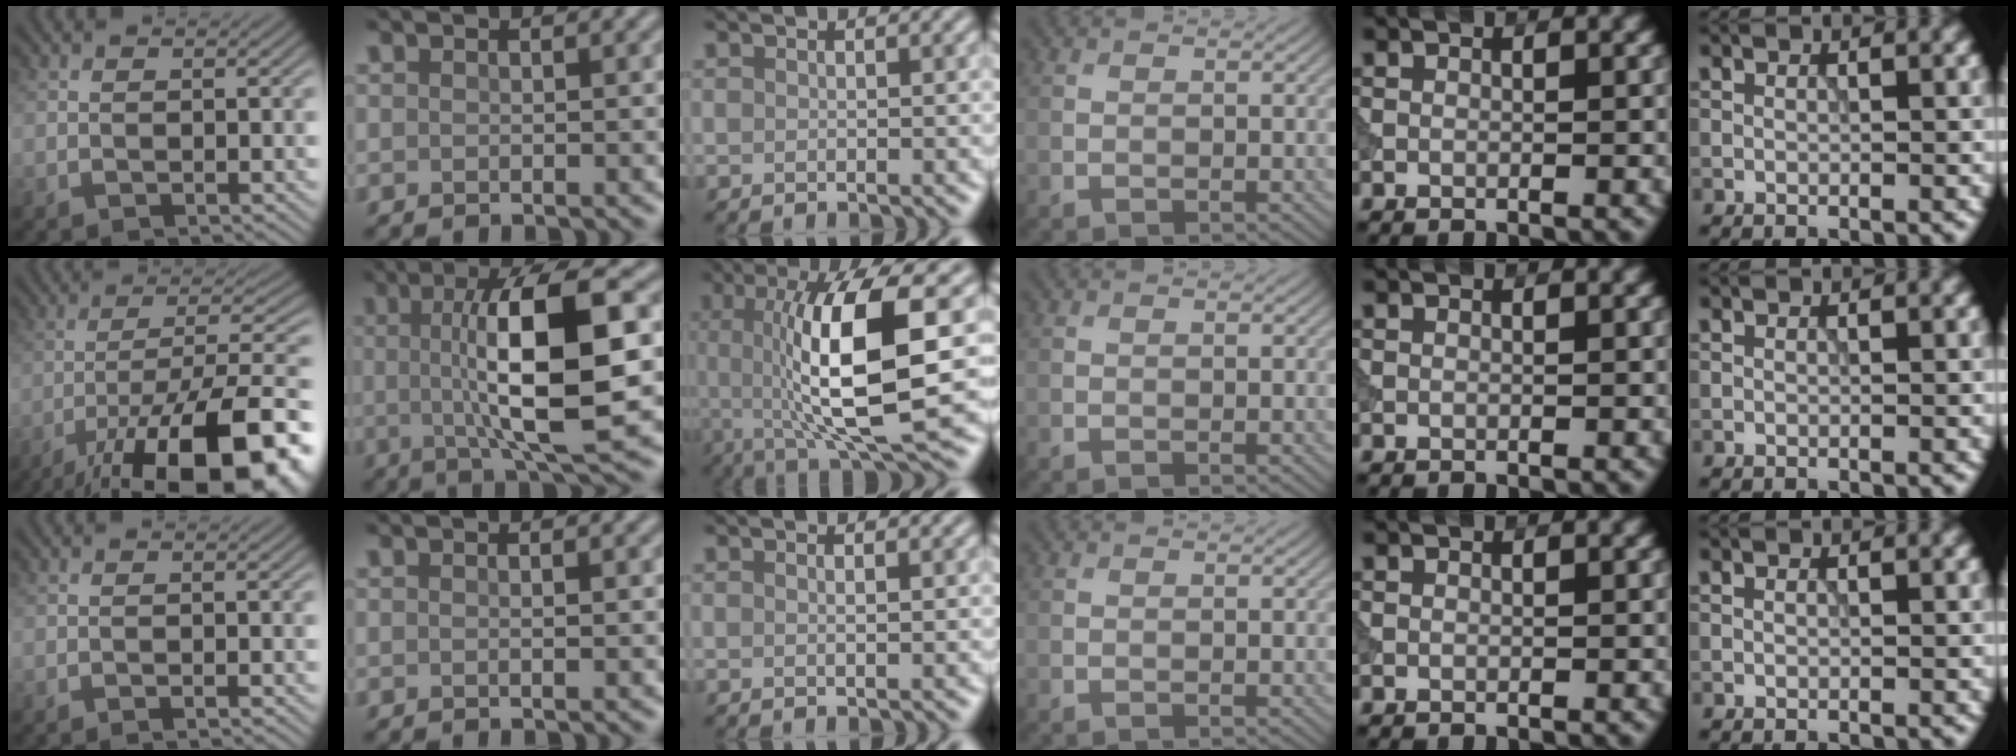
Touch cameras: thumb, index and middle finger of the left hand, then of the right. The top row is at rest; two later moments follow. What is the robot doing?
{"motion": "dispense", "object": "syringe"}